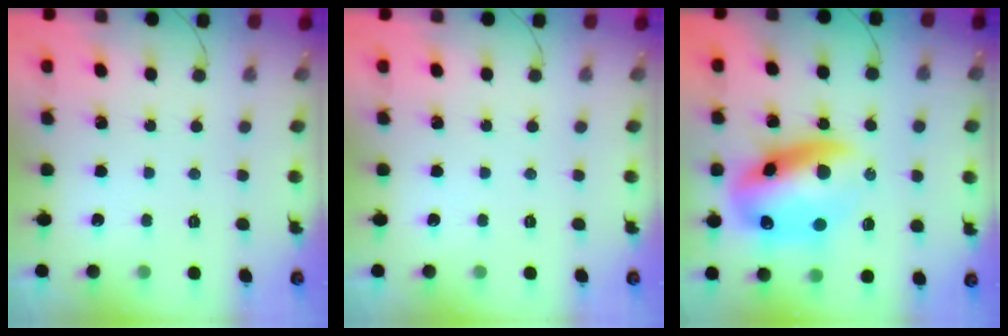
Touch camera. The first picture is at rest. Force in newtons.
{"total": 0.0}
{"total": 17.3, "press": 16.9, "slide": 3.8}